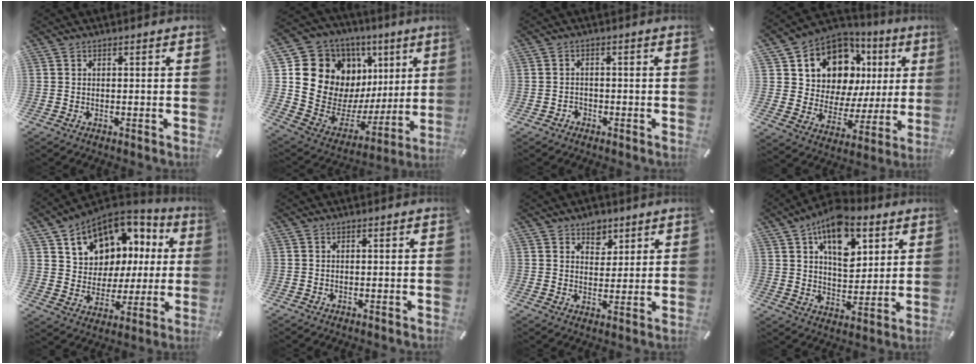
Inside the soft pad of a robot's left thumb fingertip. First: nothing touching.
{"total": 15.2, "force": [5.2, 13.6, 4.5], "torque": [-0.055, -0.064, 0.121]}
{"total": 1.9, "force": [-1.2, 1.4, 0.4], "torque": [-0.011, 0.008, -0.029]}
{"total": 12.8, "force": [7.0, 9.3, 5.3], "torque": [-0.095, -0.065, 0.128]}
{"total": 11.5, "force": [6.0, 9.3, 3.0], "torque": [-0.066, -0.050, 0.114]}
{"total": 0.0}
{"total": 5.7, "force": [3.8, 4.2, 0.9], "torque": [0.005, -0.021, 0.061]}
{"total": 14.2, "force": [7.8, 8.6, 8.2], "torque": [-0.127, -0.029, 0.138]}